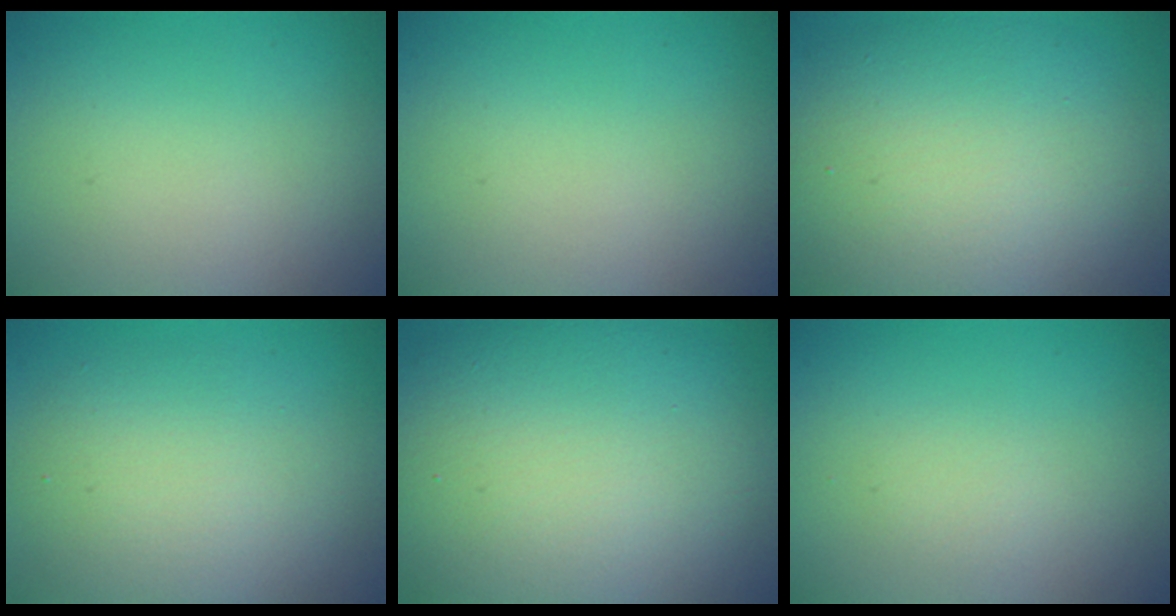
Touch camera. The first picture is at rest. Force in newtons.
{"total": 0.0}
{"total": 9.7, "press": 9.7, "slide": 0.7}
{"total": 5.5, "press": 5.5, "slide": 0.4}
{"total": 13.2, "press": 13.2, "slide": 0.9}
{"total": 0.9, "press": 0.9, "slide": 0.1}